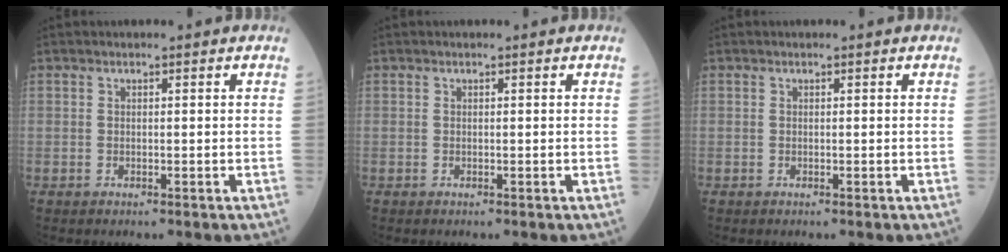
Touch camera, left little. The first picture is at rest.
{"total": 0.0}
{"total": 0.0}